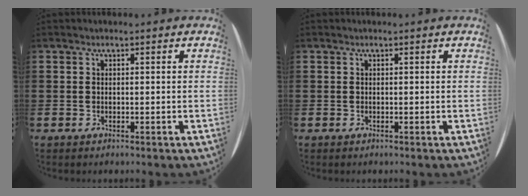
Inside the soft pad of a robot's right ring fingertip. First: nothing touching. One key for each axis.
{"total": 0.0}